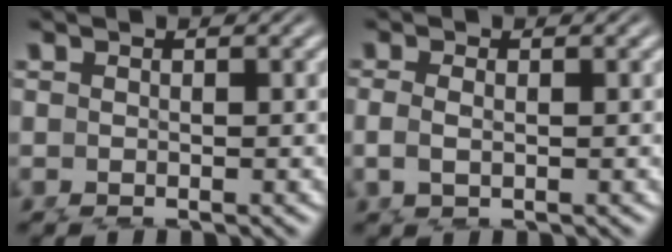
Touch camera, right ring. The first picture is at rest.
{"total": 1.4, "force": [0.0, 0.6, 1.3], "torque": [-0.045, -0.014, 0.011]}